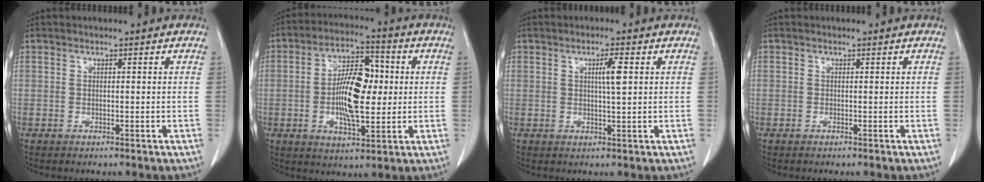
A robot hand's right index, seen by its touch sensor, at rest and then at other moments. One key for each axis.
{"total": 11.6, "fx": 0.0, "fy": 4.5, "fz": 10.7, "tx": -0.195, "ty": 0.015, "tz": 0.002}
{"total": 3.3, "fx": 1.0, "fy": 0.1, "fz": 3.1, "tx": -0.050, "ty": 0.000, "tz": 0.018}
{"total": 0.0}